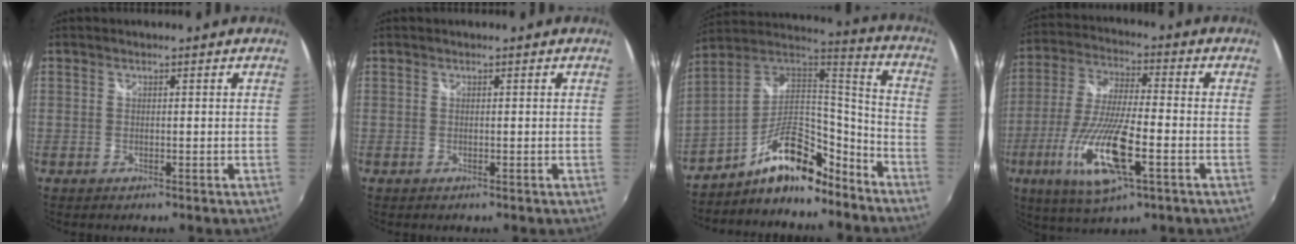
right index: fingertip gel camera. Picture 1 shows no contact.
{"total": 0.0}
{"total": 15.8, "force": [-10.6, 6.2, 9.9], "torque": [-0.191, 0.030, -0.180]}
{"total": 16.7, "force": [-6.2, 4.0, 15.0], "torque": [-0.314, -0.028, -0.117]}